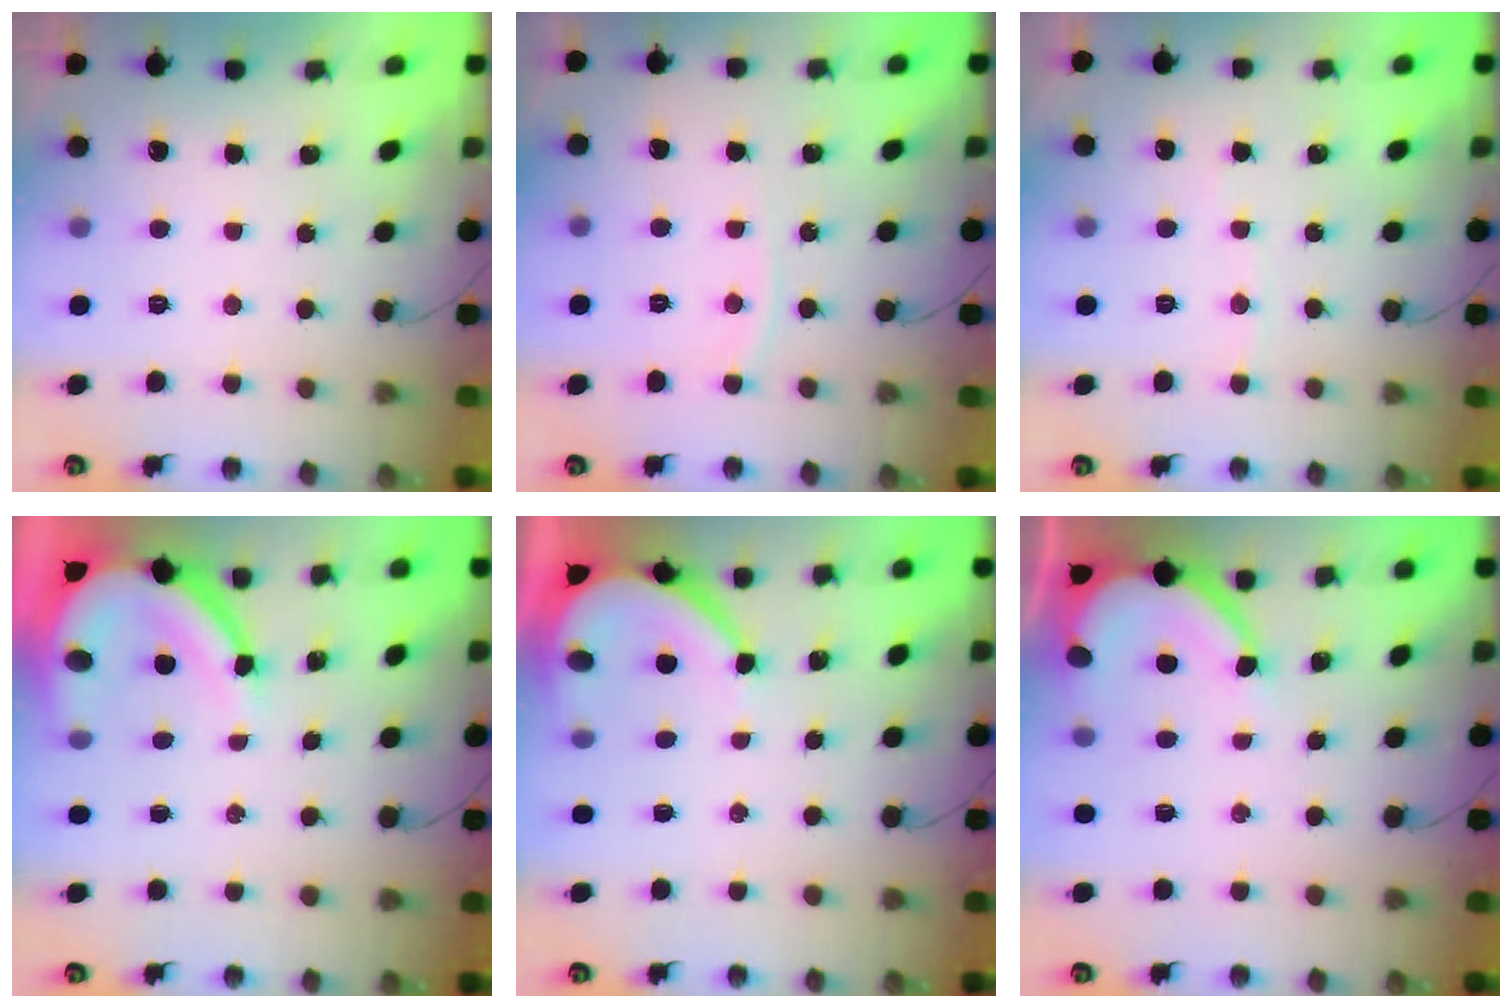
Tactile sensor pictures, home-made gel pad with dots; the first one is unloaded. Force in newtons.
{"total": 4.6, "press": 4.6, "slide": 0.5}
{"total": 2.2, "press": 2.2, "slide": 0.2}
{"total": 11.0, "press": 10.9, "slide": 1.3}
{"total": 6.3, "press": 6.3, "slide": 0.7}
{"total": 6.7, "press": 6.7, "slide": 0.7}